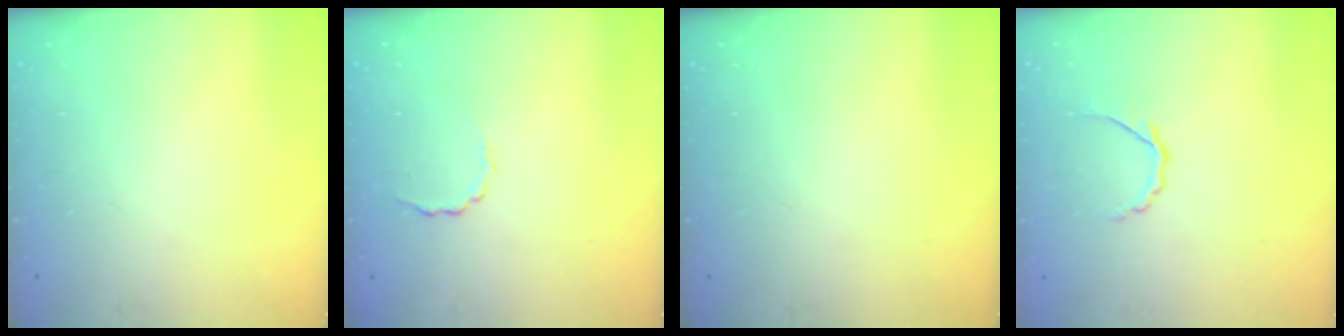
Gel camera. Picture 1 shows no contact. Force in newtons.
{"total": 2.6, "press": 2.5, "slide": 0.8}
{"total": 0.0}
{"total": 2.8, "press": 2.7, "slide": 0.9}